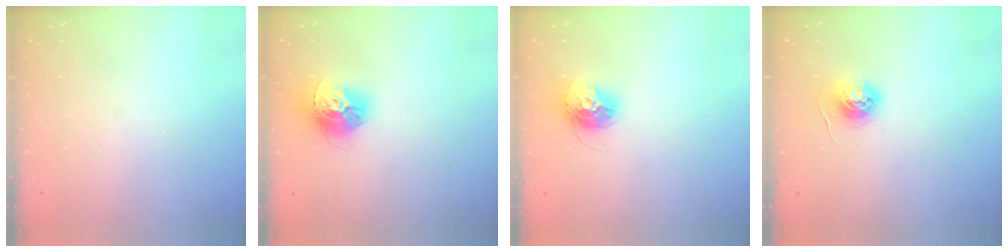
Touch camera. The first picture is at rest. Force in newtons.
{"total": 13.9, "press": 13.8, "slide": 1.4}
{"total": 12.4, "press": 12.4, "slide": 1.0}
{"total": 5.7, "press": 5.7, "slide": 0.5}